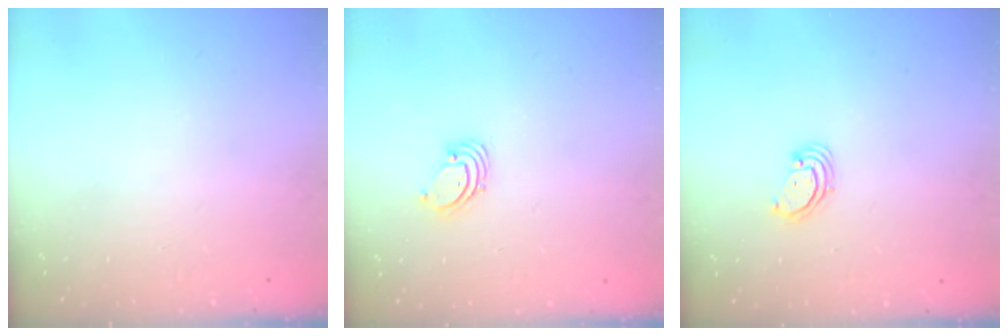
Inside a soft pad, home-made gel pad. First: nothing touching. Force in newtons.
{"total": 1.6, "press": 1.6, "slide": 0.1}
{"total": 2.8, "press": 2.8, "slide": 0.2}